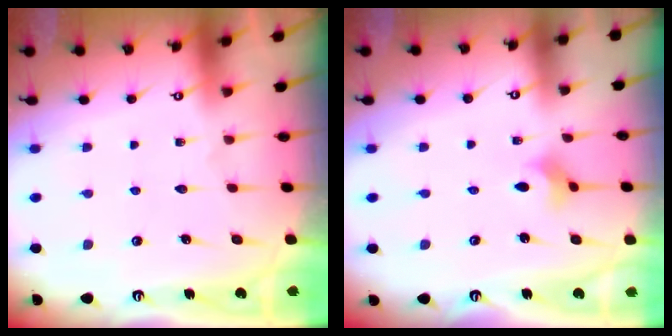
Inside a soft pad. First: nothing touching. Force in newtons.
{"total": 2.2, "press": 2.2, "slide": 0.2}